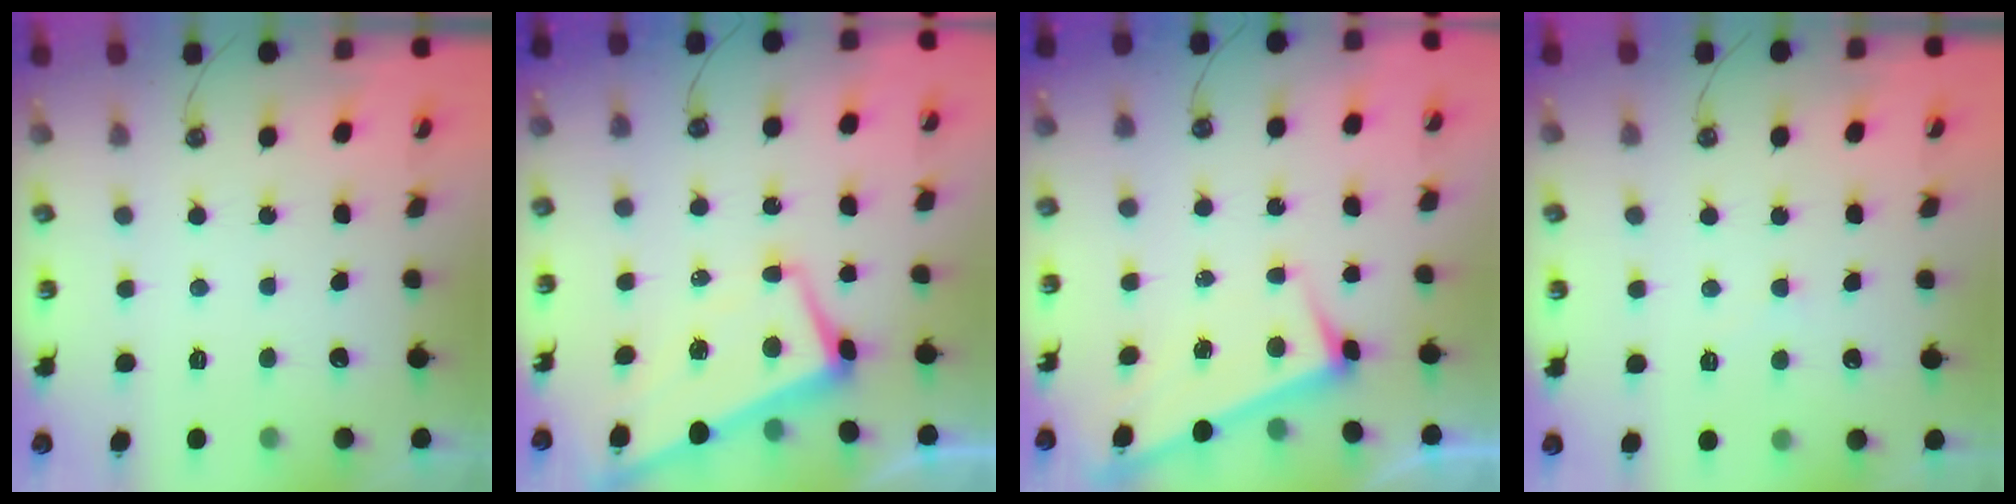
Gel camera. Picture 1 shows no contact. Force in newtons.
{"total": 0.9, "press": 0.2, "slide": 0.9}
{"total": 2.9, "press": 2.9, "slide": 0.1}
{"total": 0.5, "press": 0.2, "slide": 0.5}